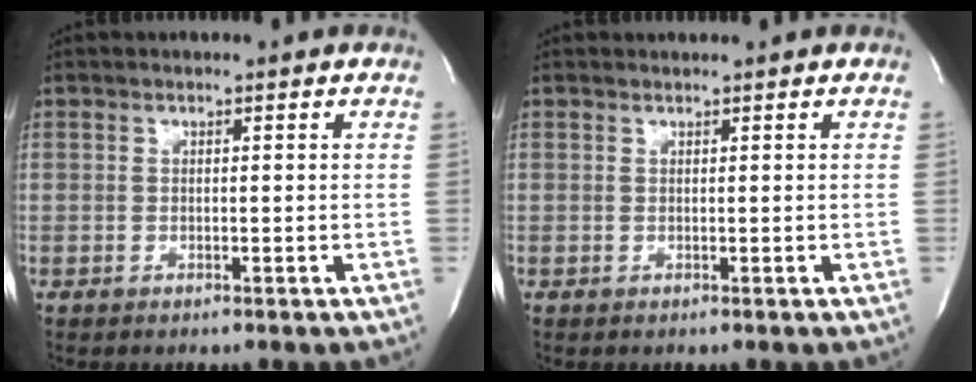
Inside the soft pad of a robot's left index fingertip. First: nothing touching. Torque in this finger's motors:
{"motor_torque": [0.06, -0.11, 0.01, -0.01]}